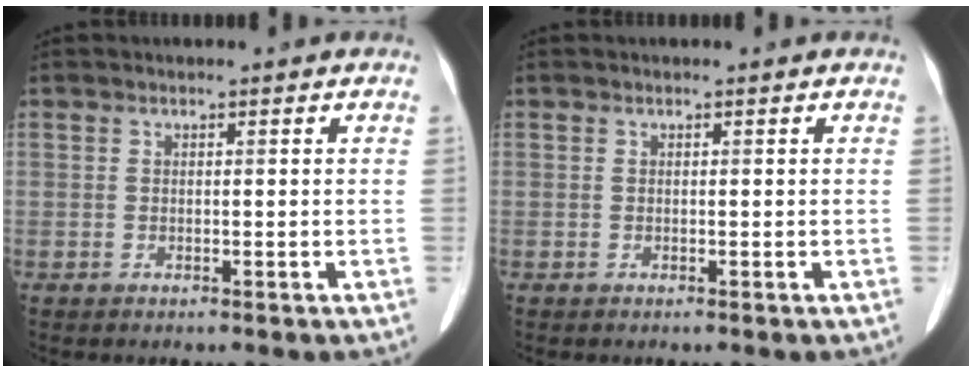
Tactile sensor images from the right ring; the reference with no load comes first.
{"total": 0.0}